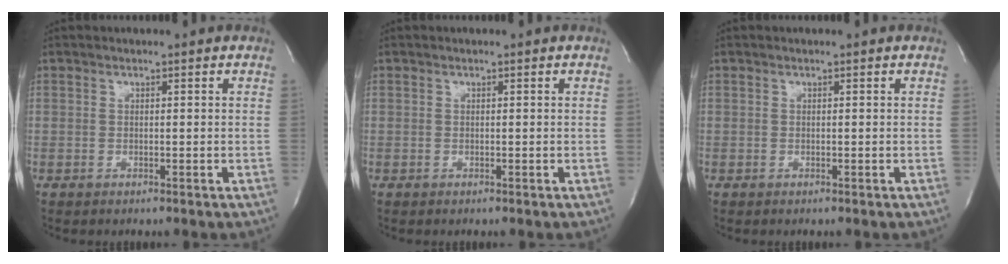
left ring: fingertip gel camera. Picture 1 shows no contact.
{"total": 0.0}
{"total": 0.0}